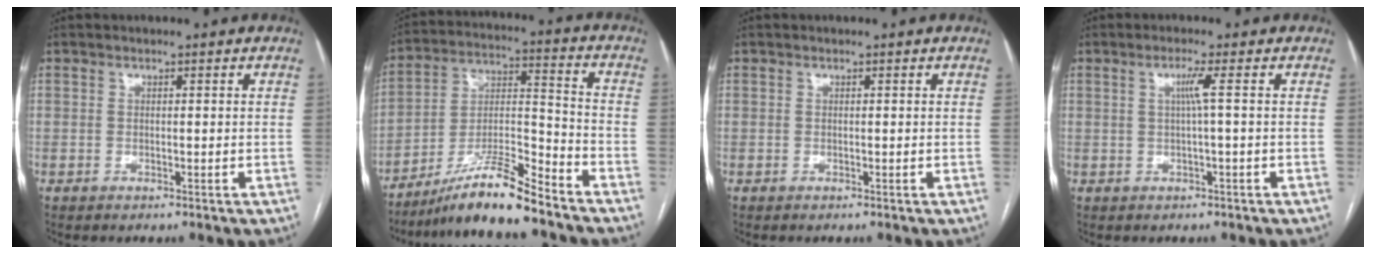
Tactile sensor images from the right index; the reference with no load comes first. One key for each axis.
{"total": 12.9, "fx": -10.6, "fy": 0.6, "fz": 7.4, "tx": -0.135, "ty": 0.002, "tz": -0.188}
{"total": 0.0}
{"total": 2.3, "fx": 0.3, "fy": -0.8, "fz": 2.1, "tx": -0.042, "ty": 0.001, "tz": 0.009}